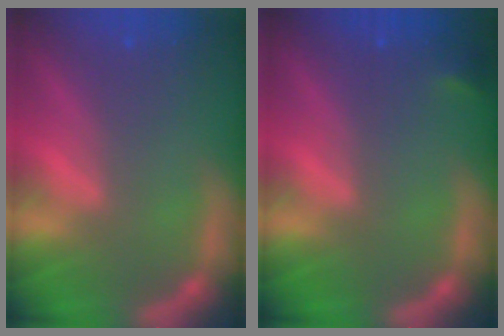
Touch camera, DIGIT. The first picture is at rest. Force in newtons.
{"total": 0.9}